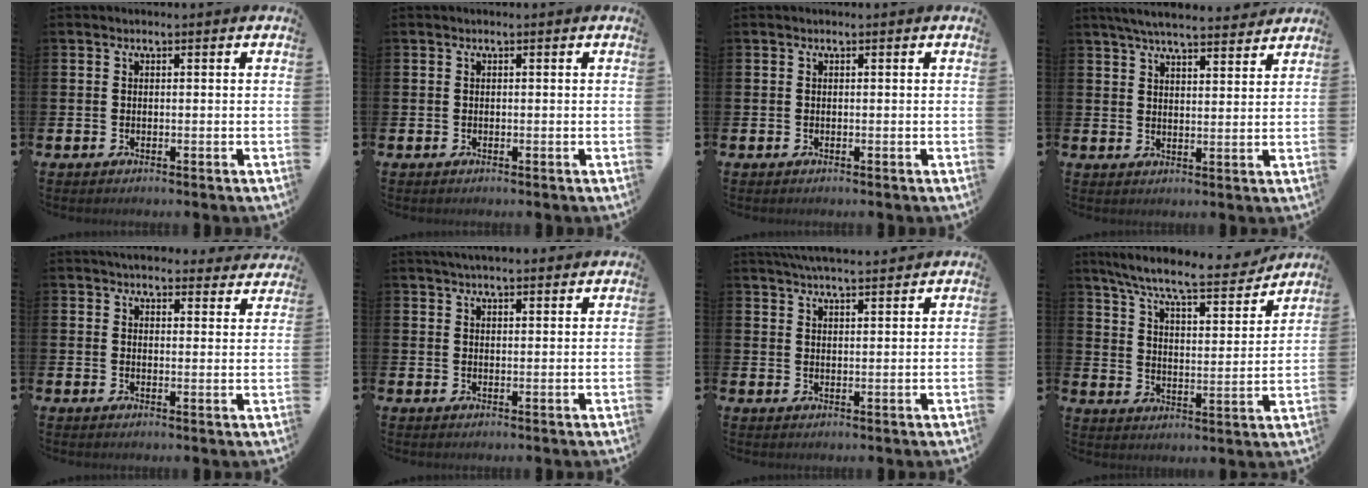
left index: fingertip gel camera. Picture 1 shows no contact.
{"total": 0.0}
{"total": 0.0}
{"total": 5.8, "force": [5.5, 0.6, 1.6], "torque": [-0.043, -0.022, 0.099]}
{"total": 4.6, "force": [4.4, 1.1, 0.4], "torque": [-0.006, -0.028, 0.078]}
{"total": 3.3, "force": [3.2, 0.4, 0.8], "torque": [-0.021, -0.006, 0.059]}
{"total": 4.9, "force": [4.8, 0.2, 1.0], "torque": [-0.024, -0.020, 0.085]}
{"total": 8.9, "force": [8.1, 1.1, 3.7], "torque": [-0.100, -0.053, 0.135]}